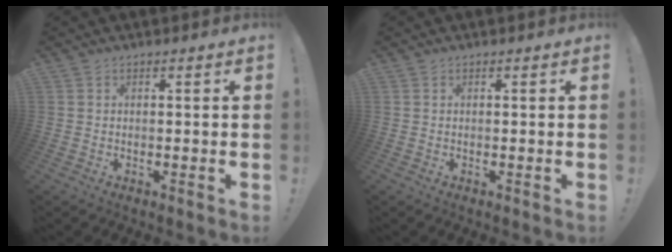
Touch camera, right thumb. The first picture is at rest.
{"total": 0.0}